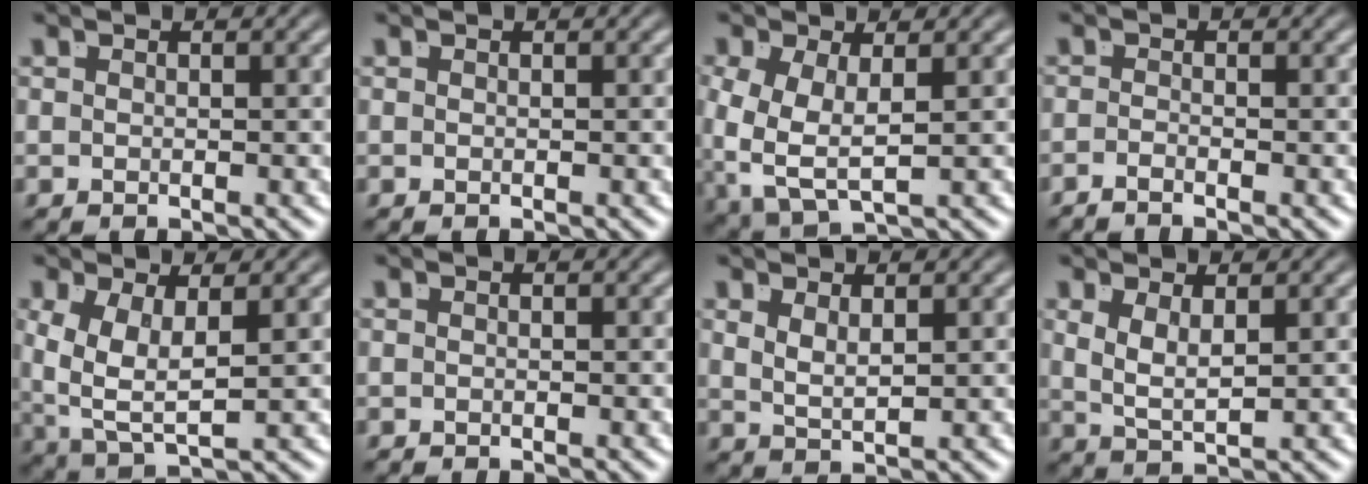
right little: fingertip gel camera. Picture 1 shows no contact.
{"total": 0.0}
{"total": 5.5, "force": [-0.6, 3.7, 4.0], "torque": [-0.102, -0.038, 0.011]}
{"total": 1.6, "force": [-1.5, -0.6, 0.4], "torque": [-0.006, -0.010, -0.024]}
{"total": 5.0, "force": [0.0, 2.9, 4.1], "torque": [-0.103, -0.036, 0.026]}
{"total": 0.8, "force": [-0.4, -0.6, -0.1], "torque": [0.004, -0.005, -0.005]}
{"total": 1.8, "force": [0.9, 0.4, 1.5], "torque": [-0.034, -0.010, 0.024]}
{"total": 2.6, "force": [0.7, 1.0, 2.3], "torque": [-0.051, -0.013, 0.020]}